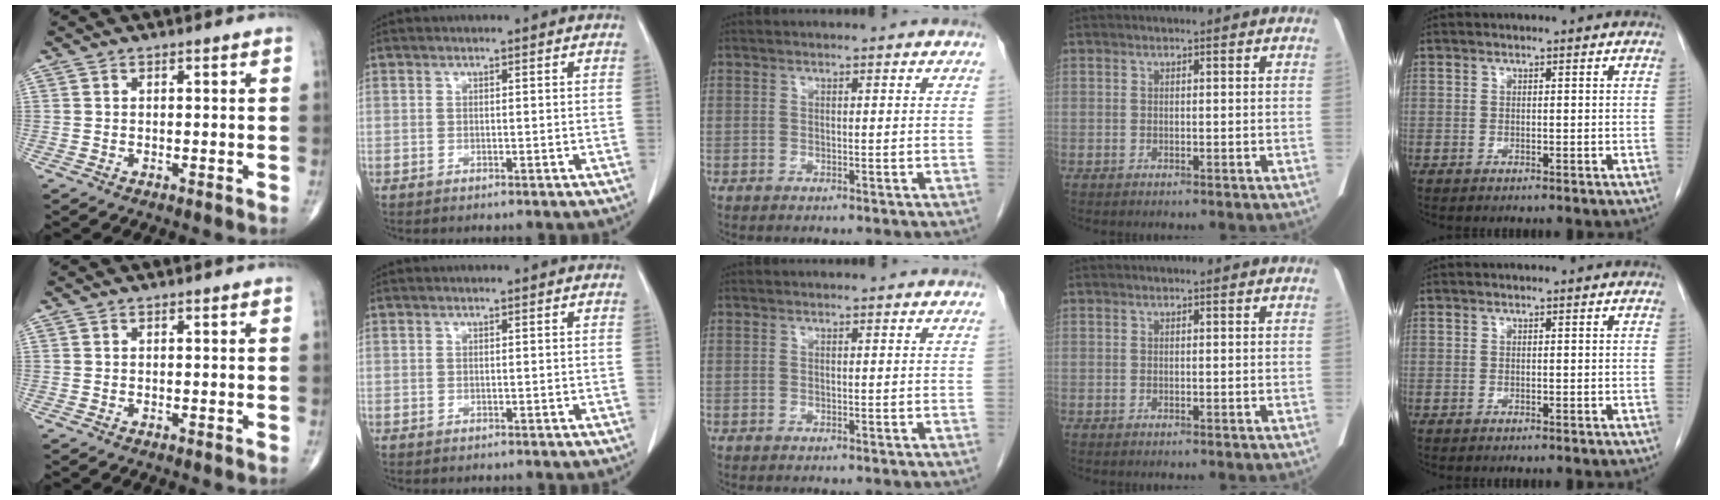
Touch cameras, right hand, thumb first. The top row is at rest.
{}